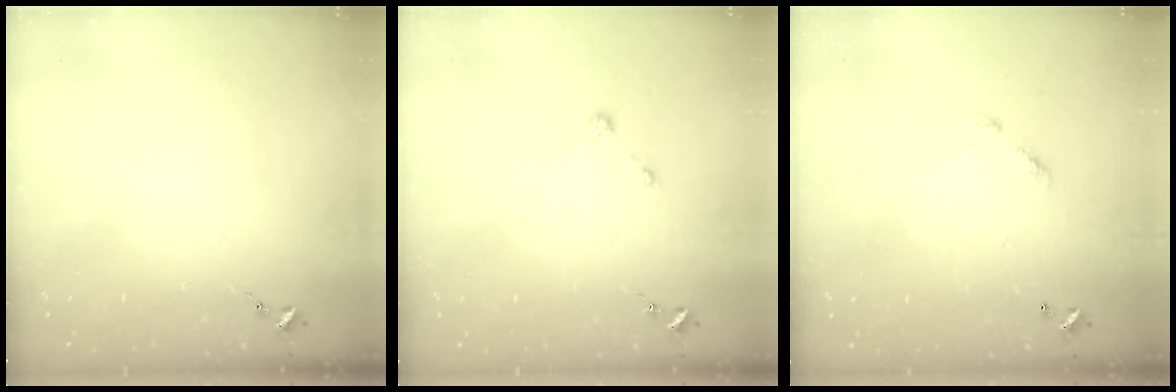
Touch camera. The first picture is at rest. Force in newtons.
{"total": 4.1, "press": 4.1, "slide": 0.5}
{"total": 5.6, "press": 5.6, "slide": 0.4}